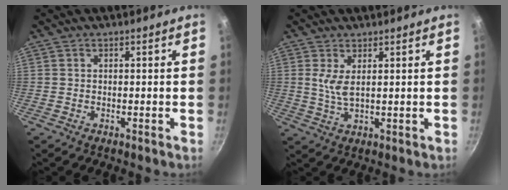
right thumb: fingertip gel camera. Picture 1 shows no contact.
{"total": 4.0, "force": [1.4, 1.5, 3.5], "torque": [-0.073, -0.011, 0.032]}